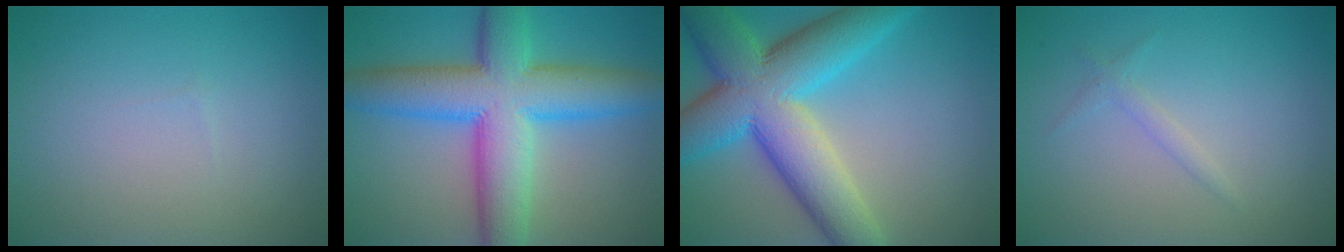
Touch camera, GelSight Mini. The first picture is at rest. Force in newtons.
{"total": 11.2, "press": 11.2, "slide": 0.2}
{"total": 10.7, "press": 10.7, "slide": 0.8}
{"total": 1.1, "press": 1.1, "slide": 0.1}